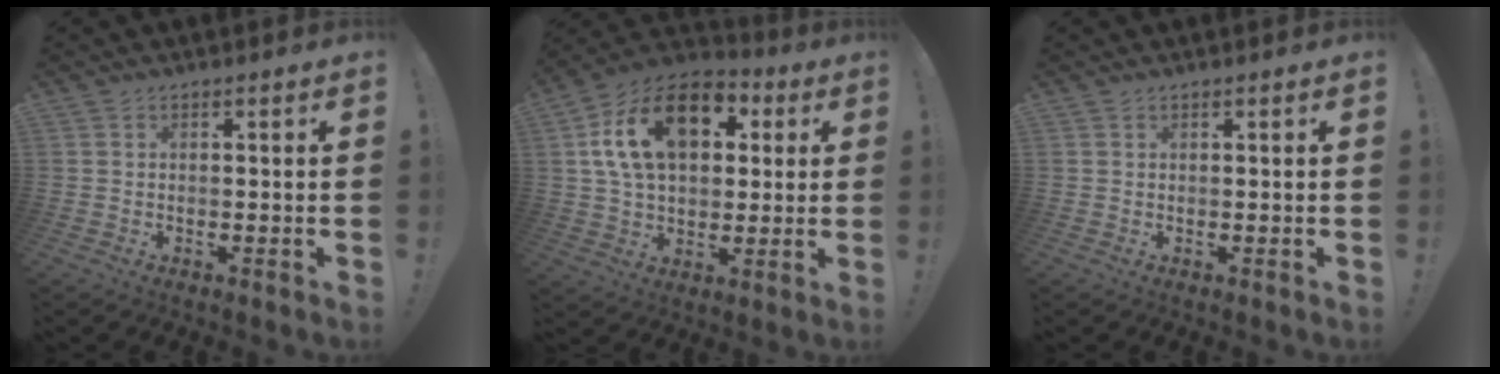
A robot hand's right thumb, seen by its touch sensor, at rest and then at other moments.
{"total": 19.9, "force": [6.3, 12.9, 13.8], "torque": [-0.230, -0.010, 0.109]}
{"total": 0.0}